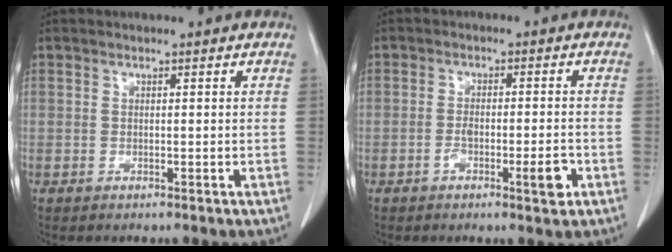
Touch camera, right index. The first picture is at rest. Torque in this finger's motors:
{"motor_torque": [0.15, -0.06, 0.15, 0.02]}